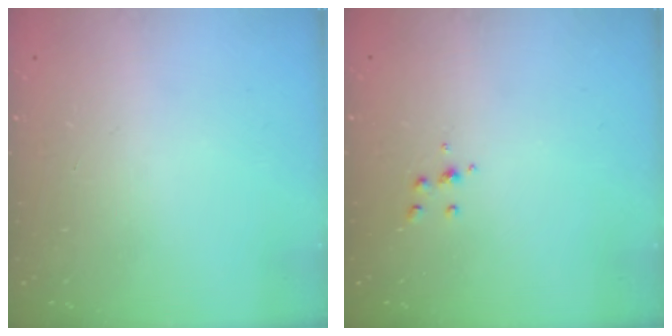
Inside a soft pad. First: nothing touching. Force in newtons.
{"total": 4.1, "press": 4.1, "slide": 0.6}